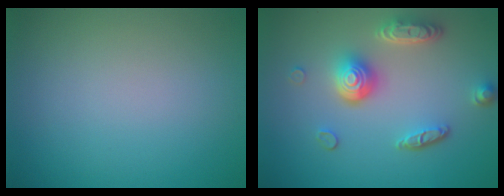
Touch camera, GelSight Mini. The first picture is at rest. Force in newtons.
{"total": 5.0, "press": 3.7, "slide": 3.3}